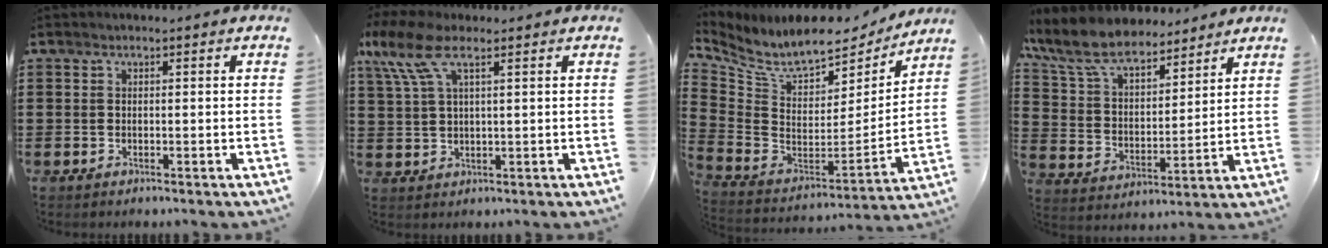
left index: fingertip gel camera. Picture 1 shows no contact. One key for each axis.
{"total": 7.6, "fx": 4.1, "fy": 2.7, "fz": 5.8, "tx": -0.138, "ty": 0.004, "tz": 0.072}
{"total": 7.9, "fx": 6.6, "fy": 2.5, "fz": 3.6, "tx": -0.105, "ty": -0.052, "tz": 0.113}
{"total": 9.7, "fx": 8.5, "fy": 2.8, "fz": 3.7, "tx": -0.111, "ty": -0.039, "tz": 0.153}